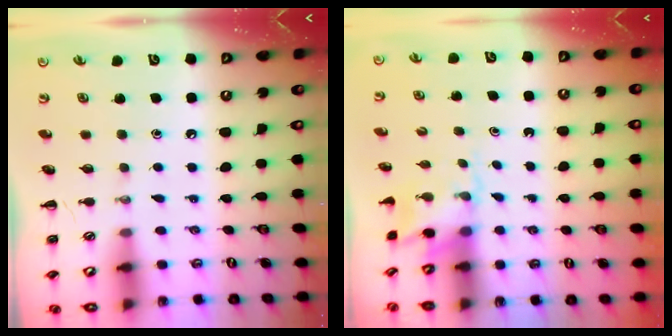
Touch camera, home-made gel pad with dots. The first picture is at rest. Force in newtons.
{"total": 2.5, "press": 2.3, "slide": 1.0}